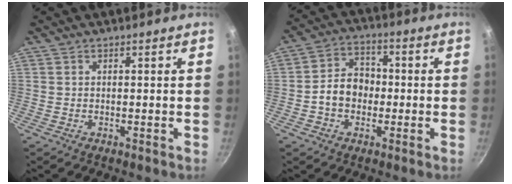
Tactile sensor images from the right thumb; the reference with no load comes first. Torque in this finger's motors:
{"motor_torque": [-0.60, 0.74, 1.18, -0.53, 0.07]}